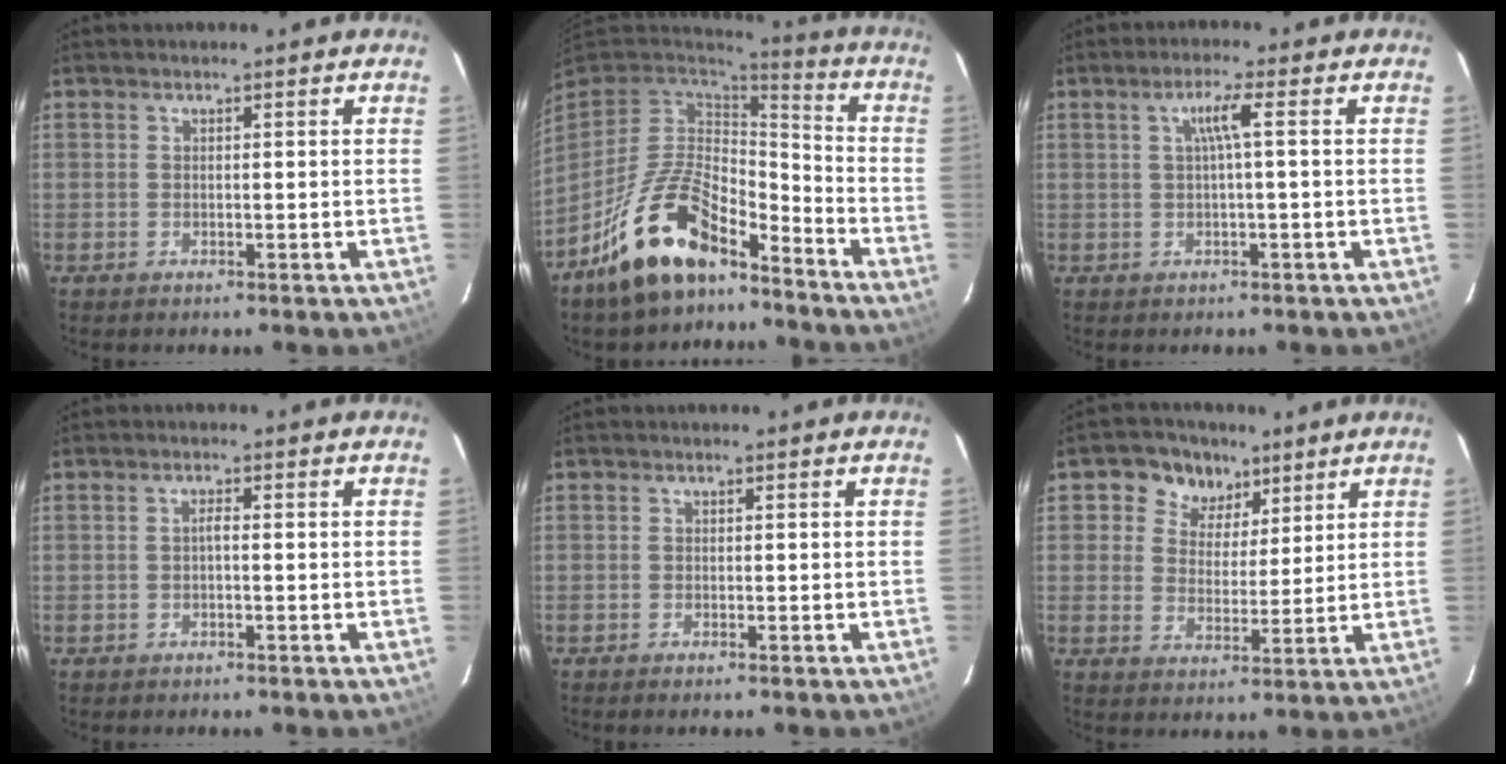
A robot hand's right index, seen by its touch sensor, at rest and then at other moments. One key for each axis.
{"total": 16.8, "fx": -11.4, "fy": 7.0, "fz": 10.2, "tx": -0.211, "ty": 0.001, "tz": -0.202}
{"total": 3.2, "fx": 0.3, "fy": -0.4, "fz": 3.2, "tx": -0.060, "ty": 0.005, "tz": 0.006}
{"total": 1.0, "fx": -0.3, "fy": 0.2, "fz": 0.9, "tx": -0.017, "ty": 0.007, "tz": -0.007}
{"total": 0.7, "fx": -0.7, "fy": 0.0, "fz": 0.3, "tx": -0.007, "ty": -0.002, "tz": -0.013}
{"total": 8.0, "fx": 4.2, "fy": 6.5, "fz": 2.2, "tx": -0.037, "ty": 0.009, "tz": 0.065}